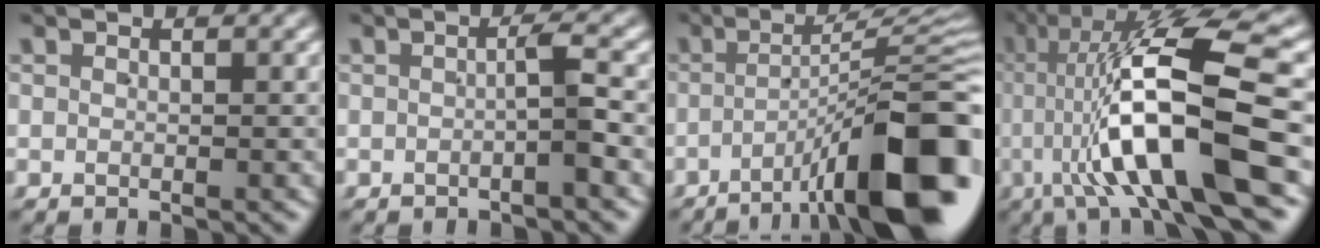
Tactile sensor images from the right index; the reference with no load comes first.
{"total": 1.7, "force": [-0.5, -0.2, 1.6], "torque": [-0.017, 0.006, -0.009]}
{"total": 12.1, "force": [-4.9, 3.4, 10.5], "torque": [-0.127, 0.006, -0.072]}
{"total": 13.5, "force": [0.7, 3.6, 13.0], "torque": [-0.211, 0.013, 0.009]}